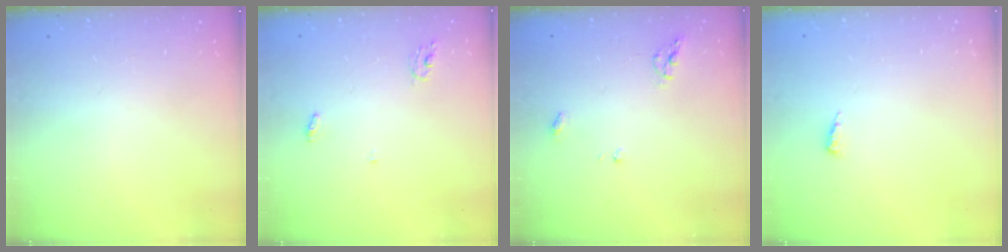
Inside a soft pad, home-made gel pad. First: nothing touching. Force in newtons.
{"total": 3.7, "press": 3.7, "slide": 0.2}
{"total": 5.9, "press": 5.9, "slide": 0.6}
{"total": 4.2, "press": 4.2, "slide": 0.6}